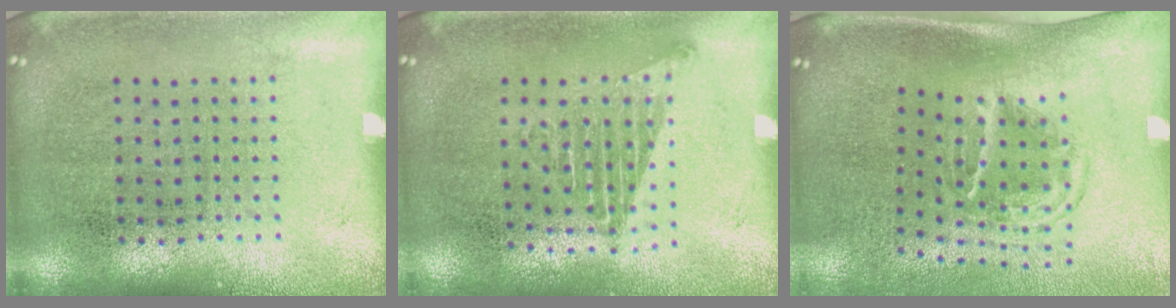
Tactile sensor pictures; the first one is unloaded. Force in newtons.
{"total": 1.1, "press": 1.0, "slide": 0.5}
{"total": 1.8, "press": 1.1, "slide": 1.4}